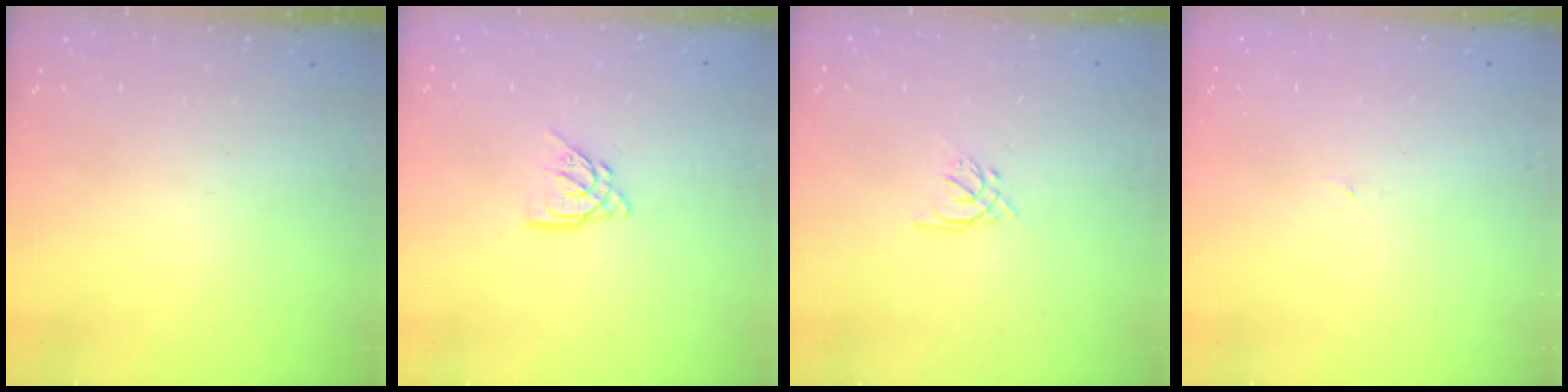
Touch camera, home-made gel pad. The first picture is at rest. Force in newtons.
{"total": 6.7, "press": 6.7, "slide": 0.2}
{"total": 1.6, "press": 1.5, "slide": 0.6}
{"total": 0.8, "press": 0.8, "slide": 0.1}